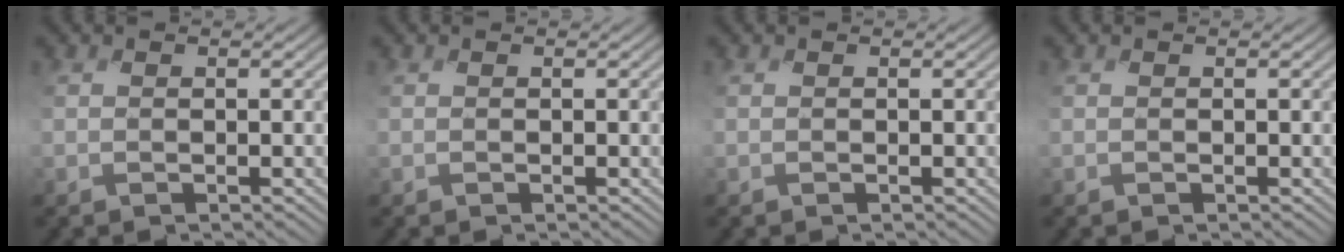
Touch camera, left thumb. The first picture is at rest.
{"total": 0.0}
{"total": 0.0}
{"total": 0.0}